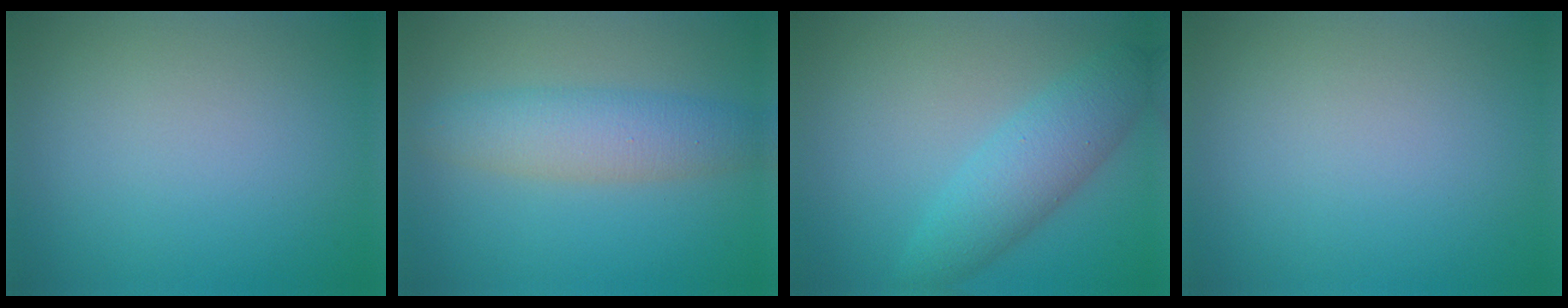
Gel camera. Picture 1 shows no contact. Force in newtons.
{"total": 4.3, "press": 4.3, "slide": 0.0}
{"total": 4.2, "press": 4.2, "slide": 0.1}
{"total": 0.0}